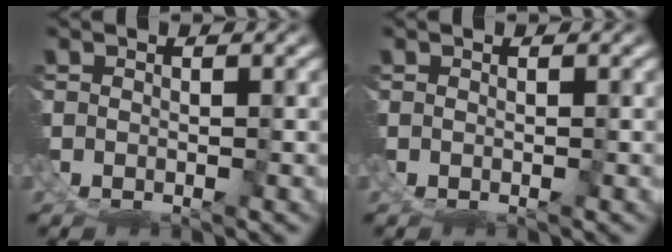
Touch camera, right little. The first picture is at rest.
{"total": 0.0}